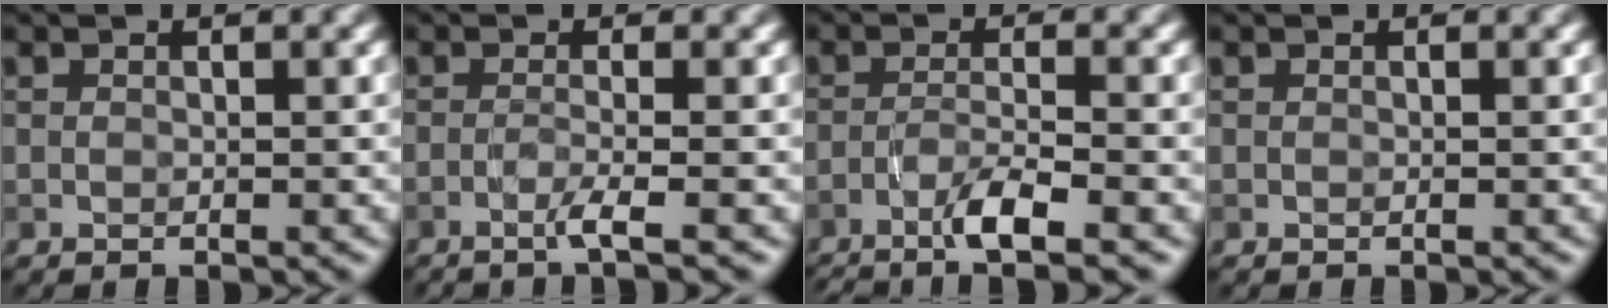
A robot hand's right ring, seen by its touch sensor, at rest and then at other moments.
{"total": 2.3, "force": [-1.0, 0.3, 2.0], "torque": [-0.026, 0.000, -0.032]}
{"total": 3.8, "force": [-2.2, 0.4, 3.1], "torque": [-0.057, 0.004, -0.051]}
{"total": 0.0}